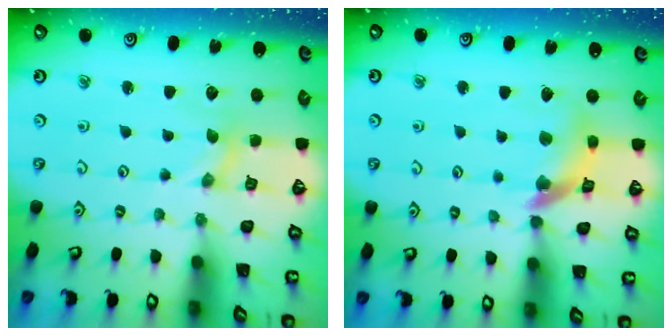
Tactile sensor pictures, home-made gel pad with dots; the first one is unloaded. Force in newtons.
{"total": 11.4, "press": 11.3, "slide": 1.6}